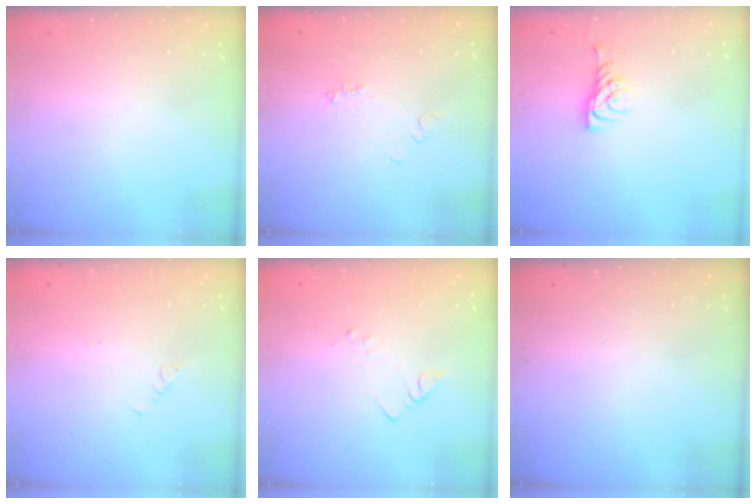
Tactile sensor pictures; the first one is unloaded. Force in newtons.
{"total": 4.5, "press": 4.5, "slide": 0.7}
{"total": 6.1, "press": 6.1, "slide": 0.4}
{"total": 1.9, "press": 1.9, "slide": 0.4}
{"total": 4.1, "press": 4.1, "slide": 0.4}
{"total": 0.0}